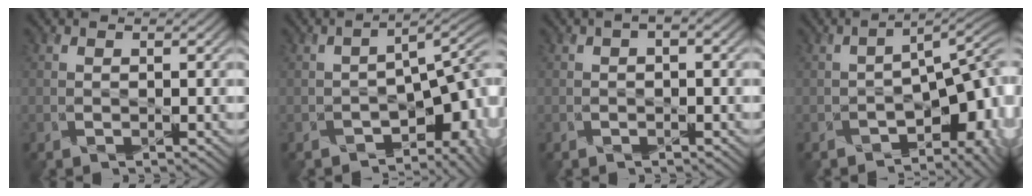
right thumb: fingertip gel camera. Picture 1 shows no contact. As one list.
[{"total": 7.6, "force": [-4.5, 3.2, 5.2], "torque": [-0.062, -0.016, -0.056]}, {"total": 1.4, "force": [0.0, 0.3, 1.4], "torque": [-0.027, 0.003, -0.003]}, {"total": 8.2, "force": [-4.8, 3.2, 5.8], "torque": [-0.071, -0.008, -0.068]}]